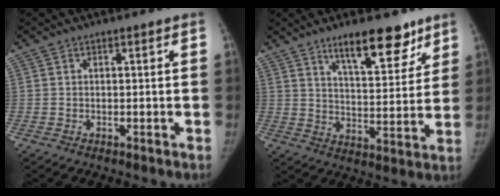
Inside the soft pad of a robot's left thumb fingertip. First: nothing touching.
{"total": 13.1, "force": [9.0, 4.7, 8.3], "torque": [-0.084, -0.055, 0.141]}